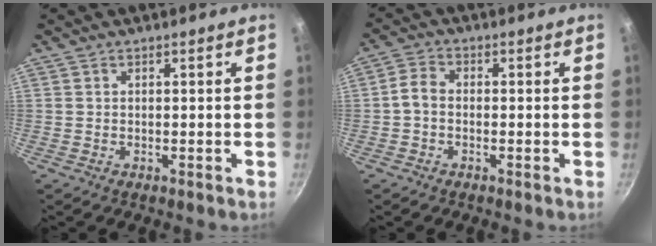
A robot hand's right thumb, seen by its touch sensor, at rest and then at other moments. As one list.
[{"total": 3.2, "force": [-0.8, 2.3, 2.2], "torque": [-0.052, 0.016, -0.027]}]